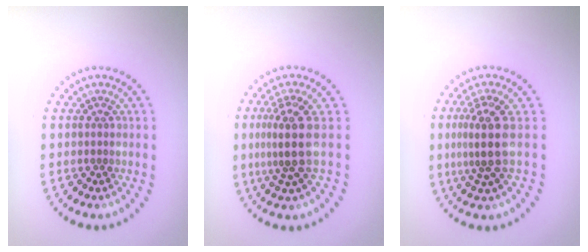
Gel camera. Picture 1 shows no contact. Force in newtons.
{"total": 3.4, "press": 2.5, "slide": 2.3}
{"total": 3.5, "press": 2.6, "slide": 2.3}